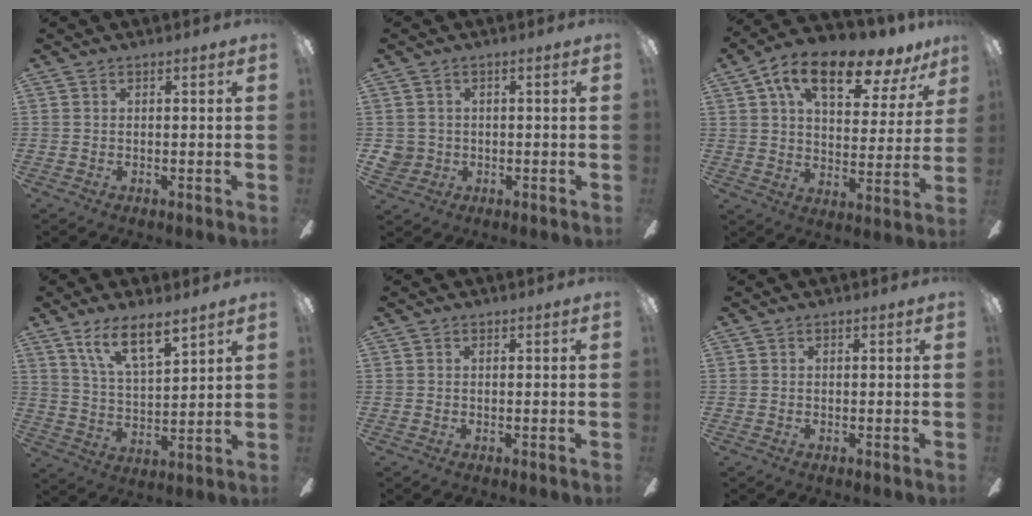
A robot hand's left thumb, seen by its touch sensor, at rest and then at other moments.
{"total": 3.5, "force": [-0.3, 3.4, 0.7], "torque": [-0.026, 0.006, -0.006]}
{"total": 16.3, "force": [10.2, 7.1, 10.6], "torque": [-0.174, -0.046, 0.172]}
{"total": 10.4, "force": [8.1, 2.8, 5.9], "torque": [-0.109, -0.047, 0.146]}
{"total": 0.0}
{"total": 0.0}